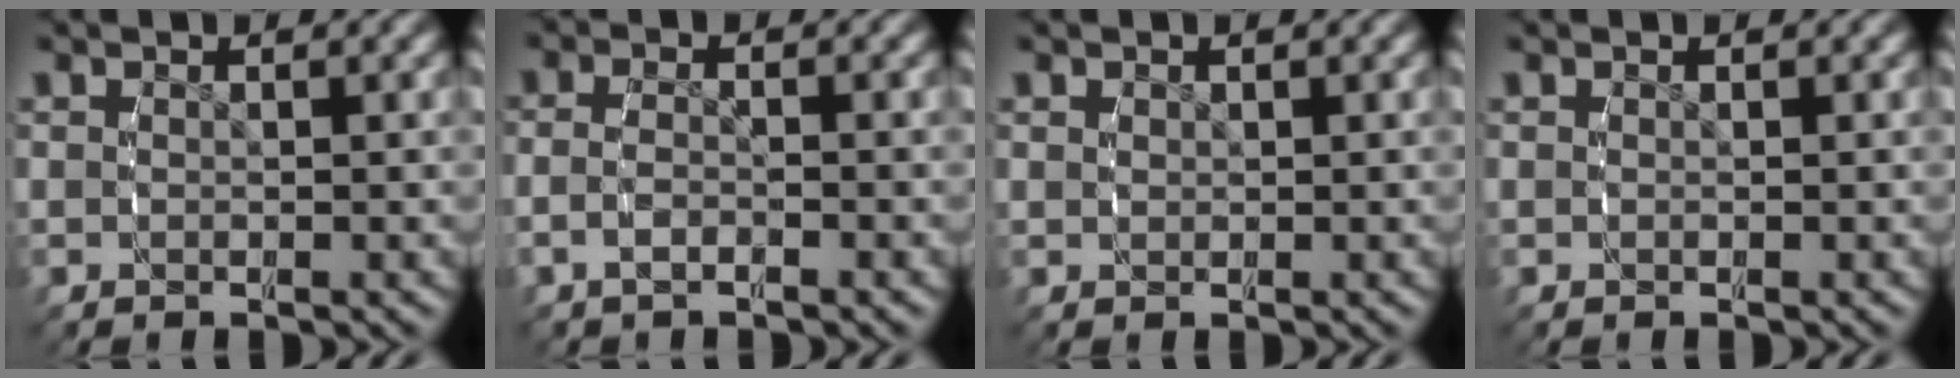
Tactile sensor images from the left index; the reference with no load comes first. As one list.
[{"total": 1.8, "force": [-1.0, 0.6, 1.4], "torque": [-0.037, -0.007, -0.015]}, {"total": 0.0}, {"total": 0.0}]